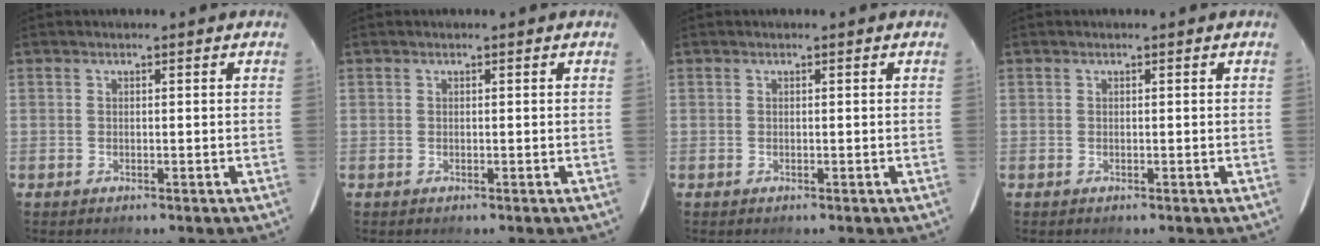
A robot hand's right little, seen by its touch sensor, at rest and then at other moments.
{"total": 0.0}
{"total": 0.0}
{"total": 0.0}